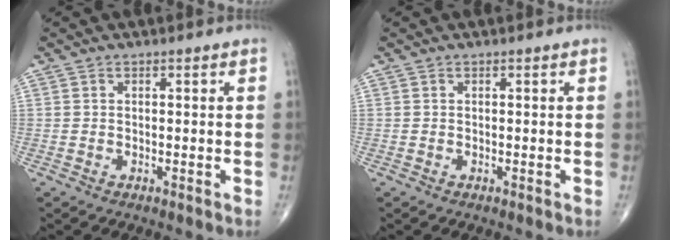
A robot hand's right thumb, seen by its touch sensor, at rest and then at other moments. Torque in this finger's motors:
{"motor_torque": [0.00, 0.00, 0.00, 0.00, 0.00]}